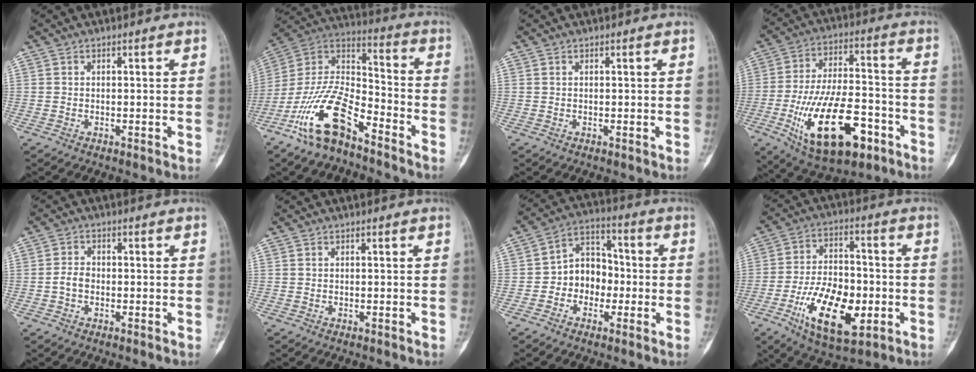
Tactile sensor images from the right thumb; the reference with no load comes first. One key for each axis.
{"total": 16.7, "fx": -10.5, "fy": 6.6, "fz": 11.1, "tx": -0.202, "ty": 0.075, "tz": -0.207}
{"total": 0.0}
{"total": 21.4, "fx": -8.6, "fy": 10.0, "fz": 16.9, "tx": -0.277, "ty": 0.032, "tz": -0.130}
{"total": 2.6, "fx": -0.6, "fy": 1.9, "fz": 1.7, "tx": -0.022, "ty": 0.008, "tz": -0.018}
{"total": 0.0}
{"total": 9.3, "fx": -1.6, "fy": 7.4, "fz": 5.3, "tx": -0.042, "ty": 0.038, "tz": -0.042}
{"total": 17.0, "fx": -5.5, "fy": 8.7, "fz": 13.4, "tx": -0.206, "ty": 0.013, "tz": -0.091}